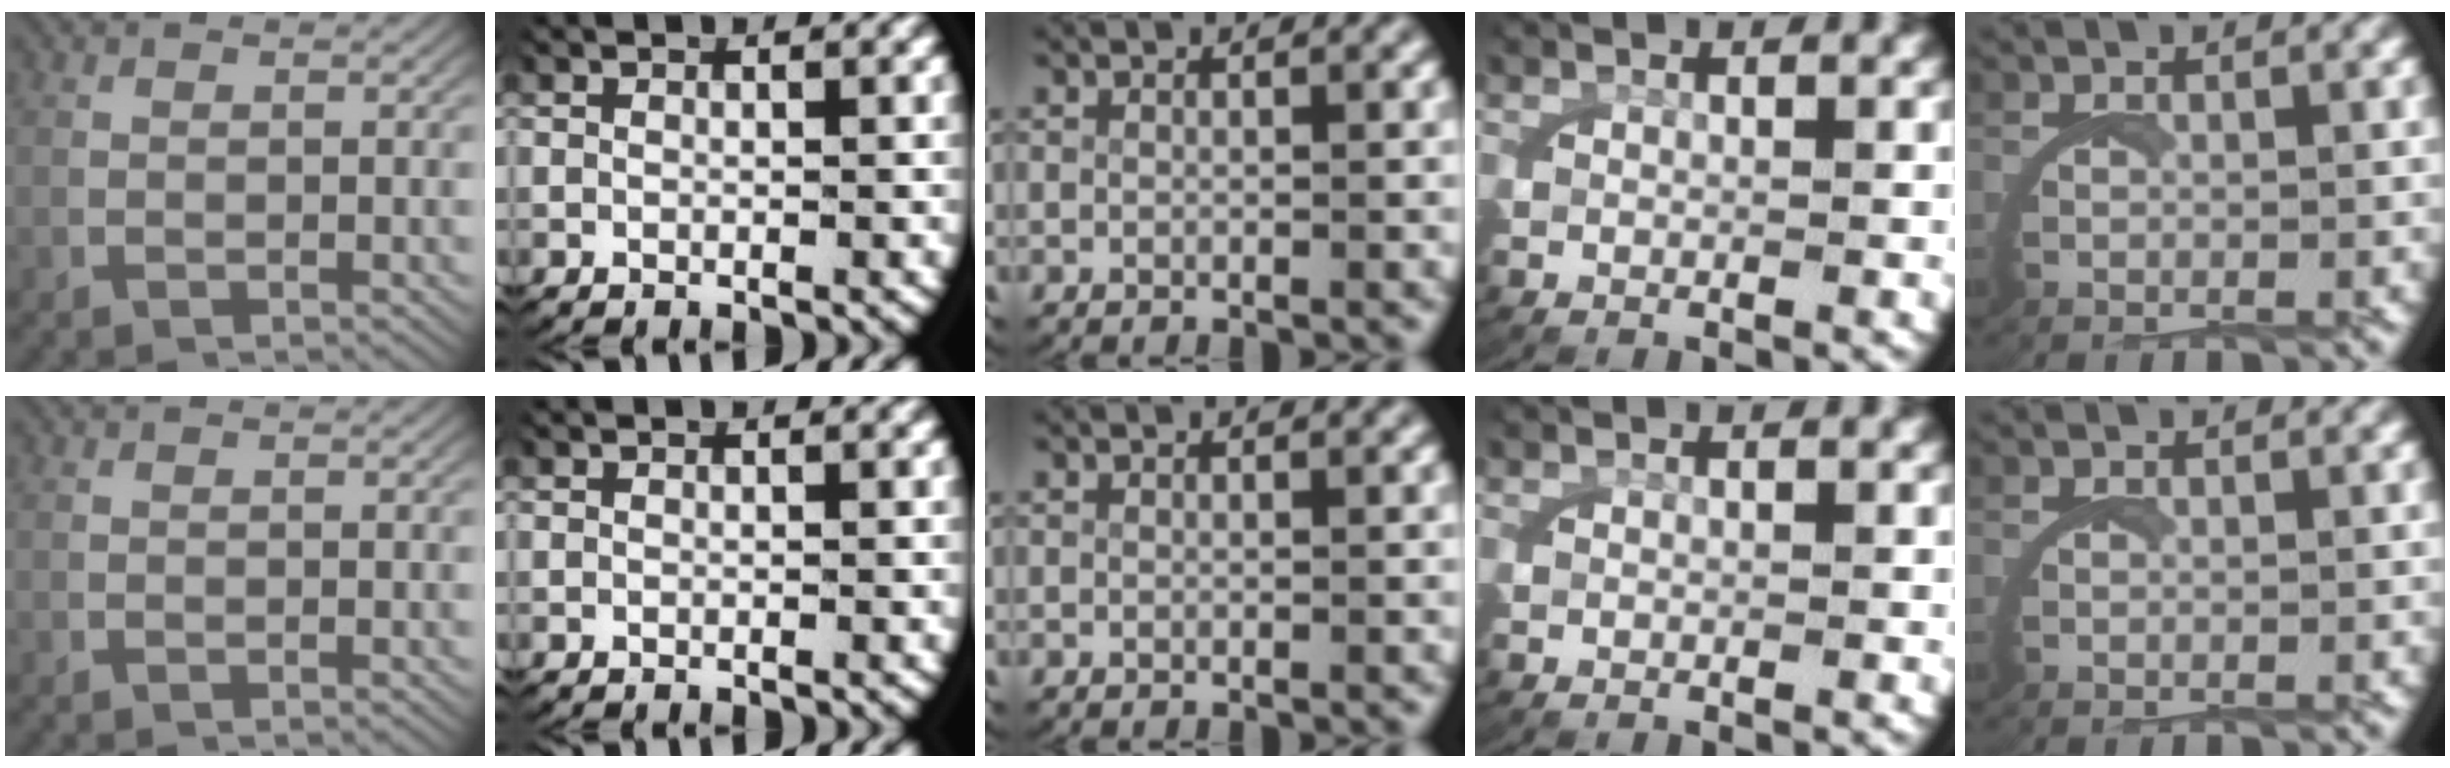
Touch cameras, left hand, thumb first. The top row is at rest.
{}